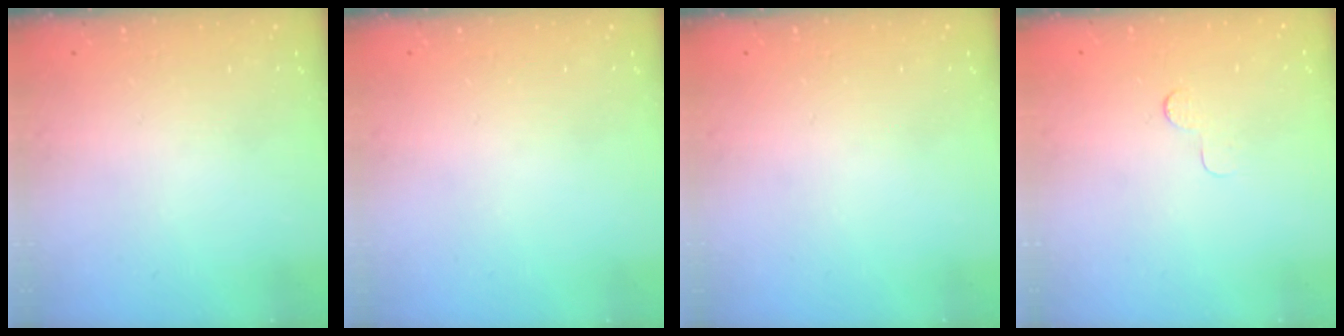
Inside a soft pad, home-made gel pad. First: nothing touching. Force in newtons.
{"total": 0.0}
{"total": 0.0}
{"total": 3.0, "press": 2.9, "slide": 0.3}